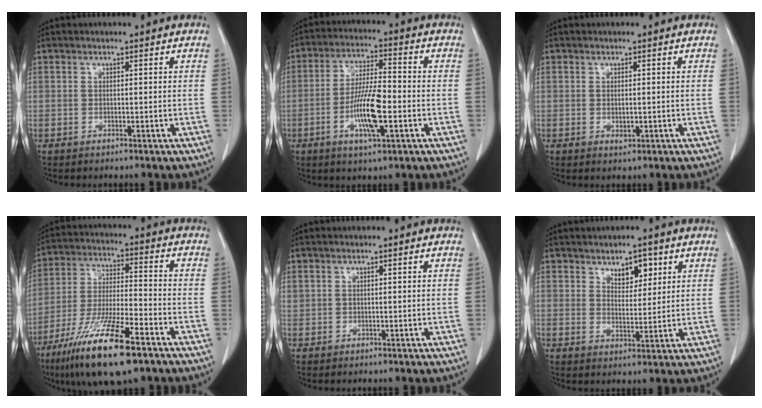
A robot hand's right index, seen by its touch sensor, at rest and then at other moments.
{"total": 9.8, "force": [-2.9, 1.9, 9.1], "torque": [-0.175, -0.002, -0.055]}
{"total": 1.1, "force": [-0.2, 0.6, 0.9], "torque": [-0.016, -0.003, 0.000]}
{"total": 16.4, "force": [-10.1, 2.3, 12.8], "torque": [-0.253, -0.037, -0.181]}
{"total": 0.7, "force": [0.4, 0.5, 0.1], "torque": [0.004, 0.009, 0.007]}
{"total": 4.5, "force": [2.6, 2.3, 2.9], "torque": [-0.040, -0.001, 0.043]}